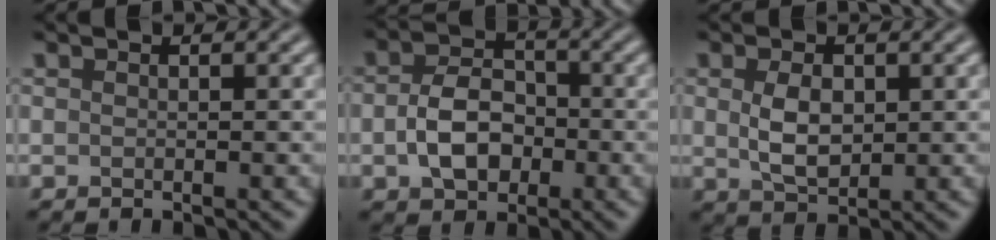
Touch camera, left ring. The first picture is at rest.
{"total": 4.9, "force": [-0.9, 3.4, 3.4], "torque": [-0.062, 0.000, -0.020]}
{"total": 3.6, "force": [0.4, 2.3, 2.8], "torque": [-0.063, -0.003, 0.011]}